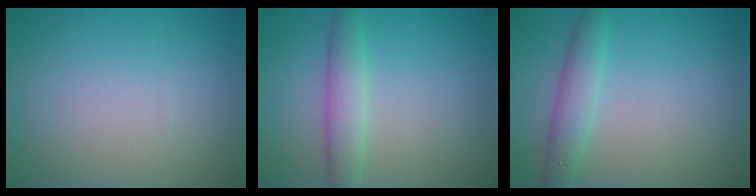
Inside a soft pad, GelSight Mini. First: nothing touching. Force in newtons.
{"total": 3.0, "press": 3.0, "slide": 0.0}
{"total": 2.6, "press": 2.6, "slide": 0.1}